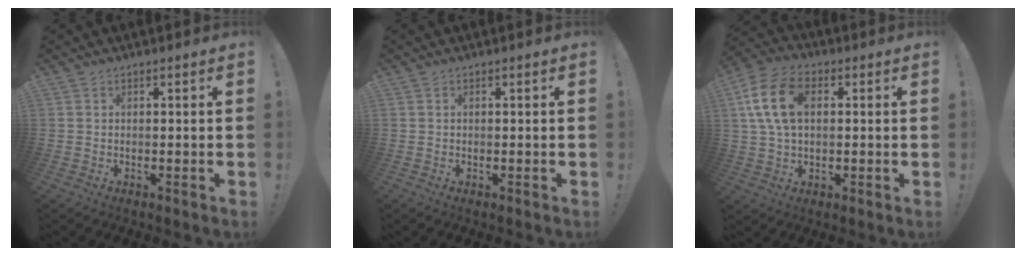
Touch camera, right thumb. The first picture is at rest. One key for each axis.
{"total": 0.0}
{"total": 14.8, "fx": 3.3, "fy": 9.9, "fz": 10.5, "tx": -0.203, "ty": 0.008, "tz": 0.064}